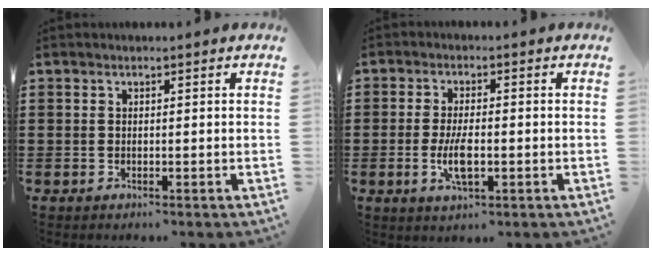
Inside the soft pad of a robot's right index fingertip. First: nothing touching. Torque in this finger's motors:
{"motor_torque": [2.14, 0.00, 0.81, 0.16]}